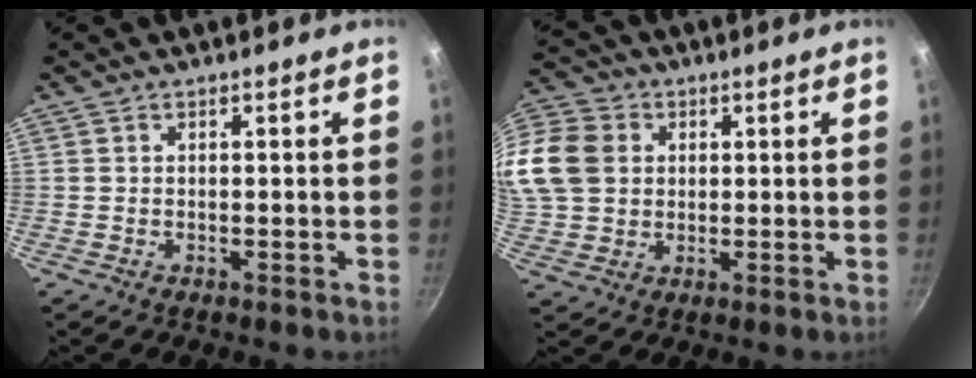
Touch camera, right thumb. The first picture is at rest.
{"total": 25.5, "force": [5.7, 21.2, 12.9], "torque": [-0.337, 0.063, 0.111]}